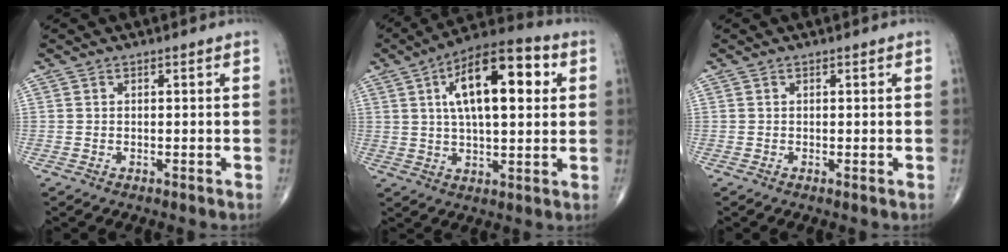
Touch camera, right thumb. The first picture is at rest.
{"total": 17.7, "force": [4.8, 7.5, 15.3], "torque": [-0.225, 0.013, 0.069]}
{"total": 0.0}